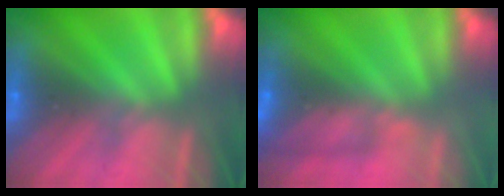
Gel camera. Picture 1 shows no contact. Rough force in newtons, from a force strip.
{"total": 3.8}